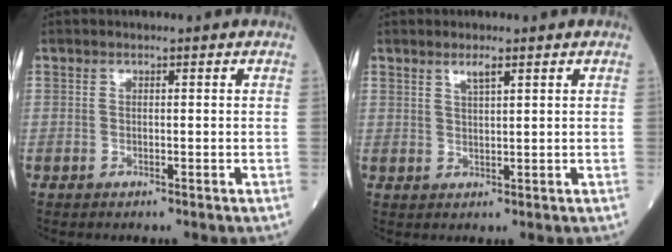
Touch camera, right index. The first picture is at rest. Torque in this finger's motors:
{"motor_torque": [0.05, 0.08, 0.01, 0.02]}